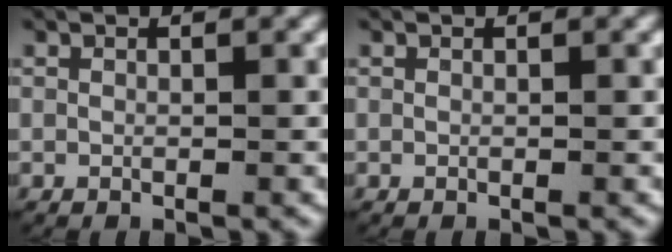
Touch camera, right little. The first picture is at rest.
{"total": 0.0}